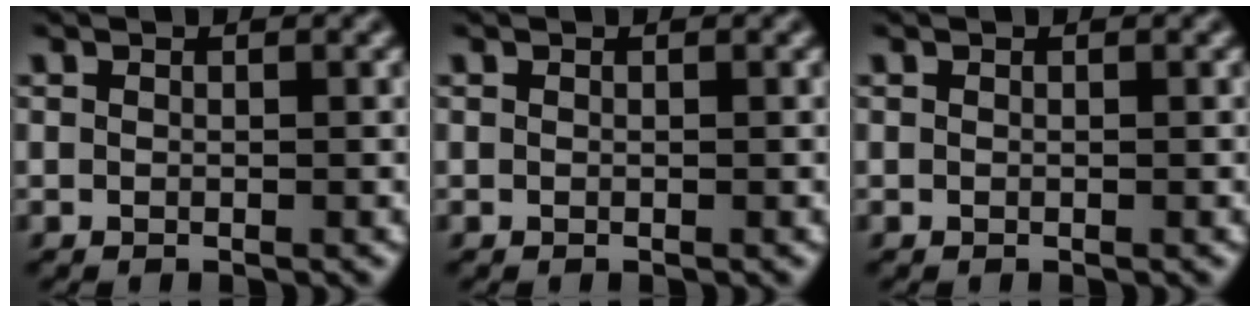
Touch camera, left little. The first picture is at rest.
{"total": 0.0}
{"total": 0.0}